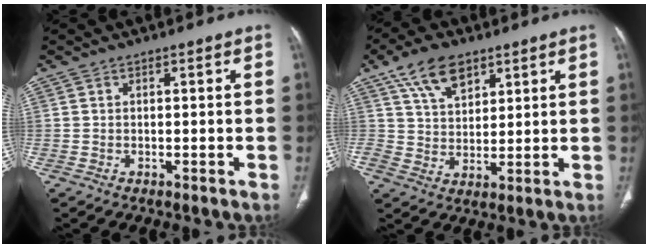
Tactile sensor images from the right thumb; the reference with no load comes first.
{"total": 9.5, "force": [5.8, 5.3, 5.5], "torque": [-0.081, -0.017, 0.109]}